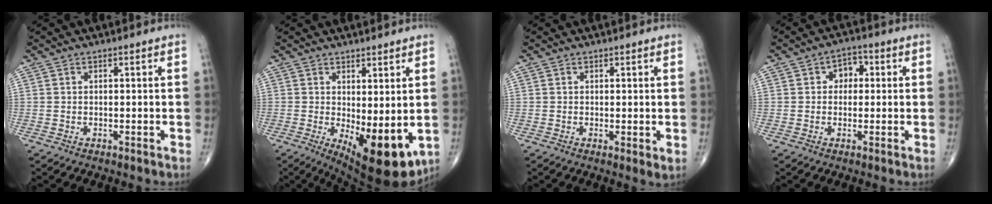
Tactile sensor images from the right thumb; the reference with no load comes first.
{"total": 11.6, "force": [-1.6, 4.4, 10.6], "torque": [-0.147, -0.026, -0.007]}
{"total": 1.8, "force": [0.2, 0.4, 1.7], "torque": [-0.030, -0.009, 0.003]}
{"total": 4.1, "force": [0.7, 3.2, 2.5], "torque": [-0.011, 0.010, 0.002]}